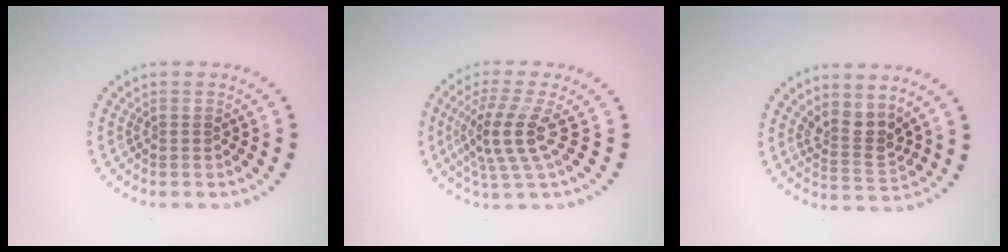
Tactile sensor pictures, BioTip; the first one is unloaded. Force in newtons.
{"total": 4.0, "press": 3.1, "slide": 2.5}
{"total": 2.8, "press": 2.1, "slide": 1.8}